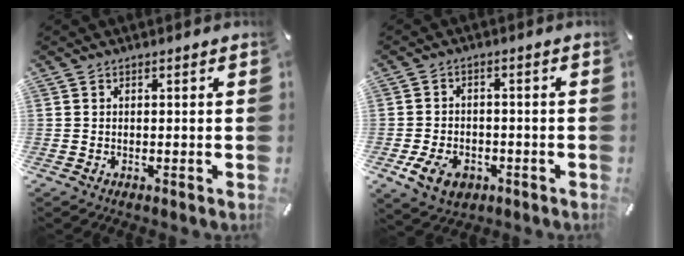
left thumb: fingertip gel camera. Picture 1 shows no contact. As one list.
[{"total": 7.4, "force": [-3.2, 5.3, 4.0], "torque": [-0.087, 0.008, -0.061]}]